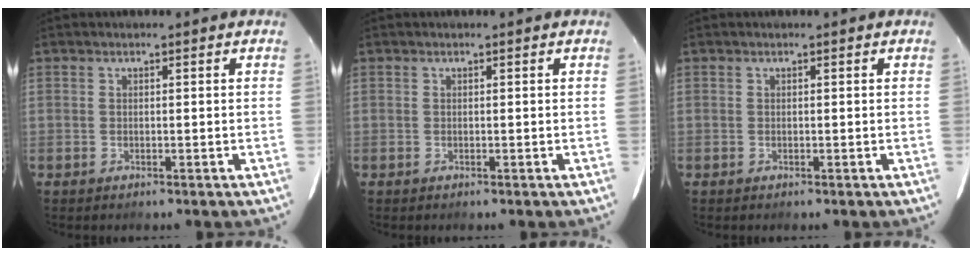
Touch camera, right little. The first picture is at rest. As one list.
[{"total": 0.0}, {"total": 0.0}]